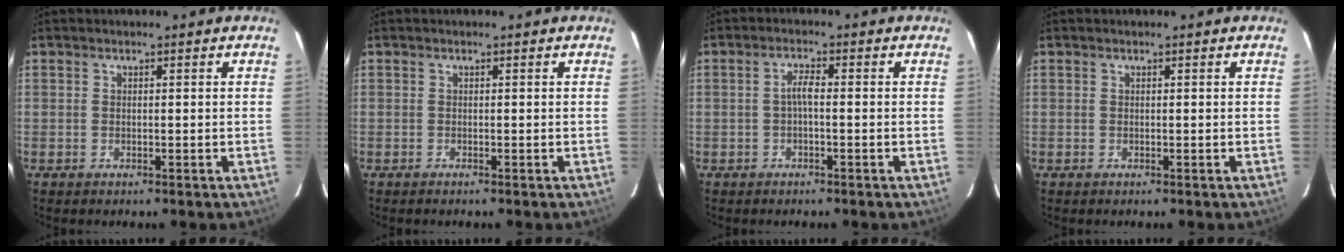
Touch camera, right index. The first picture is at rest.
{"total": 0.0}
{"total": 2.1, "force": [-0.6, 0.3, 2.0], "torque": [-0.040, 0.007, -0.011]}
{"total": 0.0}